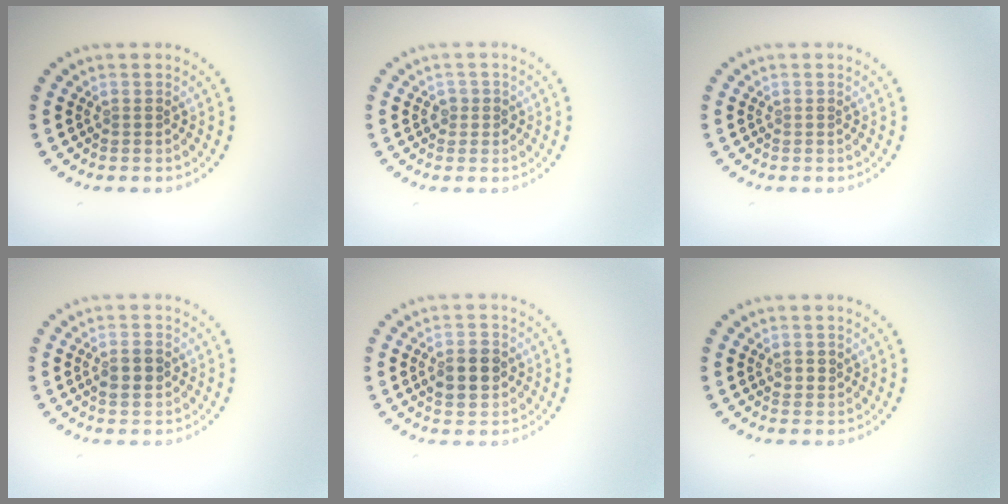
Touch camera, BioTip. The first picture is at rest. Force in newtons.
{"total": 1.2, "press": 1.0, "slide": 0.6}
{"total": 0.0}
{"total": 2.2, "press": 2.2, "slide": 0.0}
{"total": 3.3, "press": 3.3, "slide": 0.2}
{"total": 1.2, "press": 1.1, "slide": 0.3}